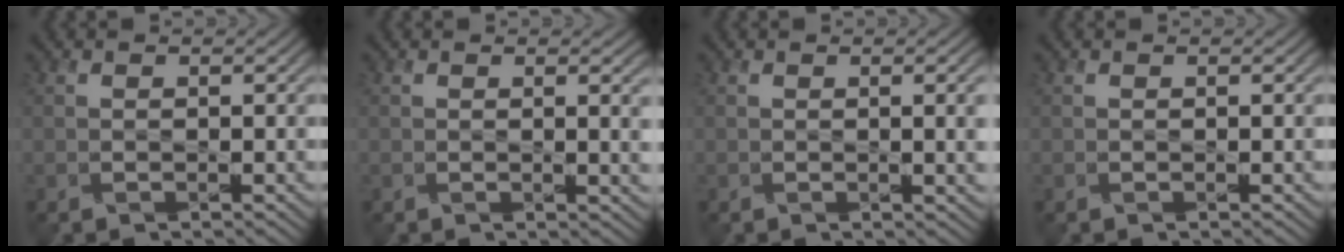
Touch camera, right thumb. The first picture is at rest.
{"total": 2.2, "force": [0.3, 0.3, 2.1], "torque": [-0.033, -0.001, 0.005]}
{"total": 3.5, "force": [0.0, 0.8, 3.4], "torque": [-0.044, -0.001, 0.004]}
{"total": 0.0}